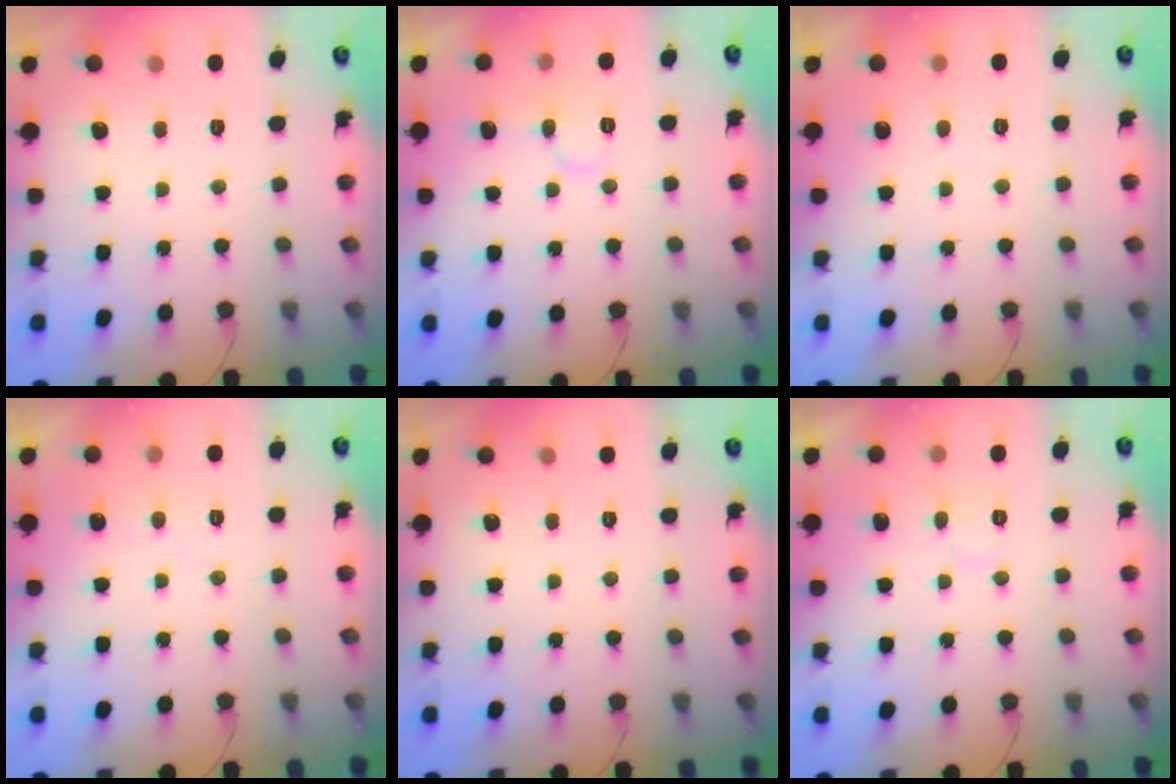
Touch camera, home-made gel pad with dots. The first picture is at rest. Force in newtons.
{"total": 5.8, "press": 5.8, "slide": 0.1}
{"total": 3.4, "press": 3.4, "slide": 0.2}
{"total": 3.9, "press": 3.9, "slide": 0.4}
{"total": 0.0}
{"total": 4.7, "press": 4.7, "slide": 0.5}